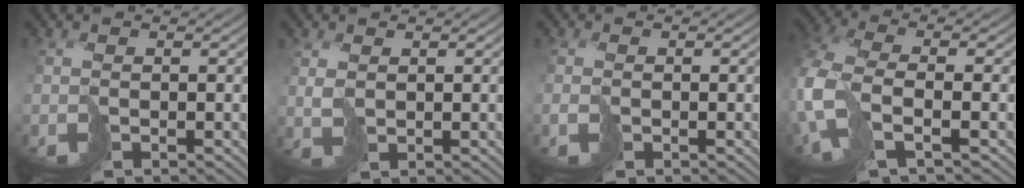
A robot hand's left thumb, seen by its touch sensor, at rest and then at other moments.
{"total": 1.6, "force": [1.3, 0.7, 0.7], "torque": [-0.019, -0.001, 0.035]}
{"total": 0.9, "force": [-0.3, 0.3, 0.8], "torque": [-0.016, -0.004, -0.005]}
{"total": 9.2, "force": [-1.5, 4.6, 7.9], "torque": [-0.221, -0.019, -0.033]}